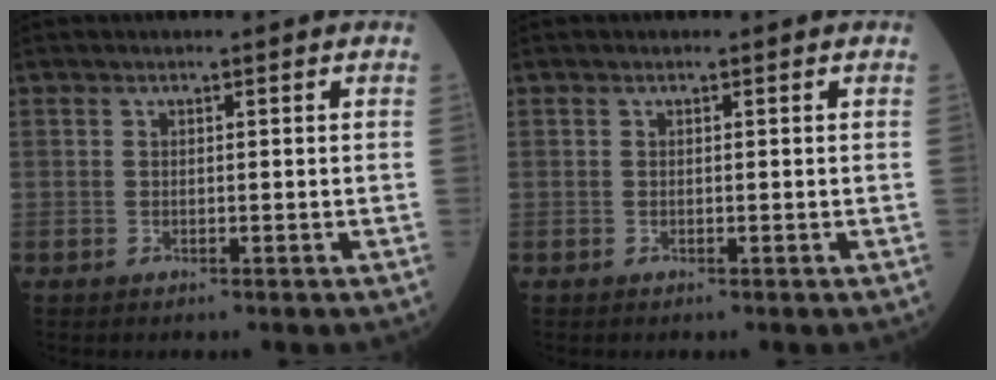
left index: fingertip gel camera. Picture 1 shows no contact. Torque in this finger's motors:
{"motor_torque": [-0.01, 0.01, 0.00, -0.01]}